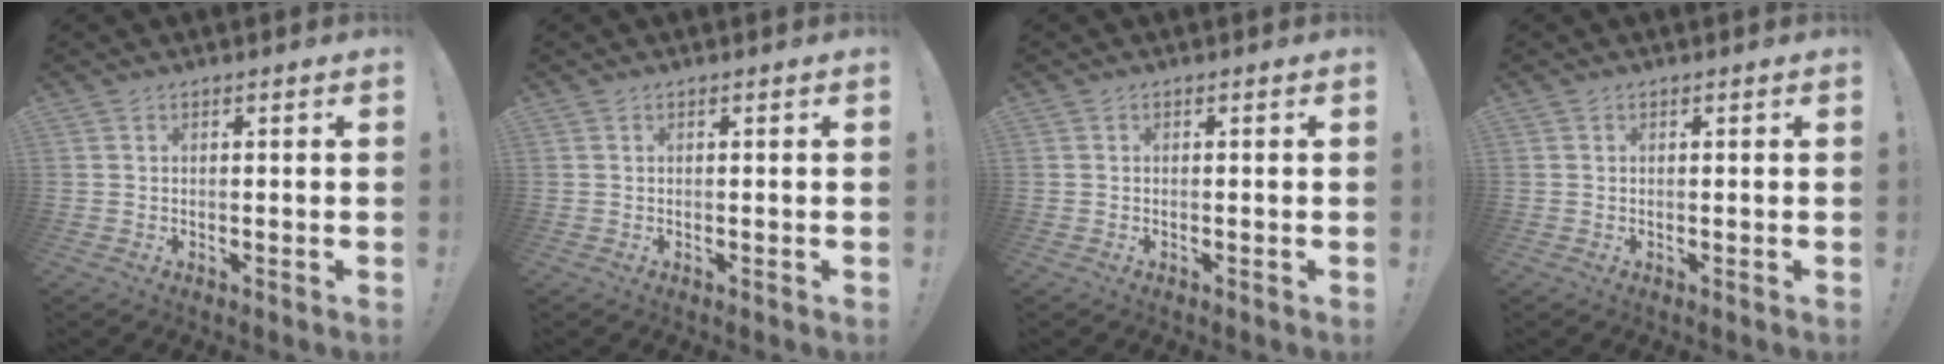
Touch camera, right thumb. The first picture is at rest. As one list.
[{"total": 0.0}, {"total": 0.0}, {"total": 0.0}]